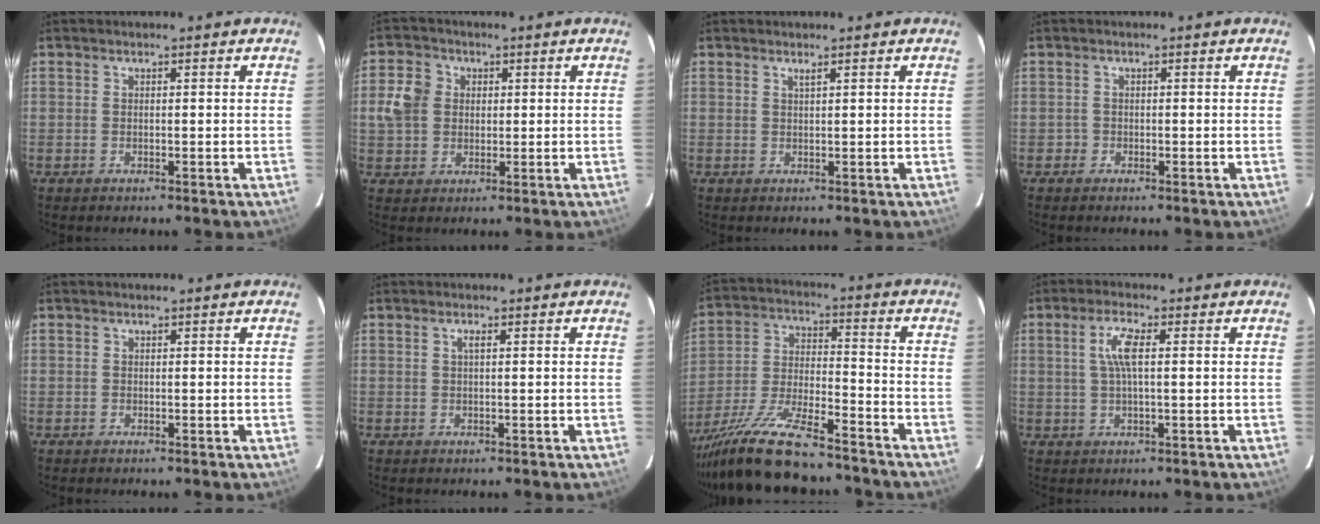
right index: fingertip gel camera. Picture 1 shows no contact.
{"total": 6.6, "force": [0.8, 5.9, 2.9], "torque": [-0.057, 0.023, 0.015]}
{"total": 0.7, "force": [0.5, -0.1, 0.4], "torque": [-0.006, 0.000, 0.008]}
{"total": 1.2, "force": [-0.6, 1.0, -0.2], "torque": [0.003, 0.005, -0.010]}
{"total": 0.0}
{"total": 0.8, "force": [0.2, 0.0, 0.8], "torque": [-0.014, 0.003, 0.003]}
{"total": 17.6, "force": [-14.3, 3.4, 9.5], "torque": [-0.204, -0.033, -0.250]}
{"total": 4.8, "force": [0.9, 1.0, 4.6], "torque": [-0.091, 0.006, 0.019]}